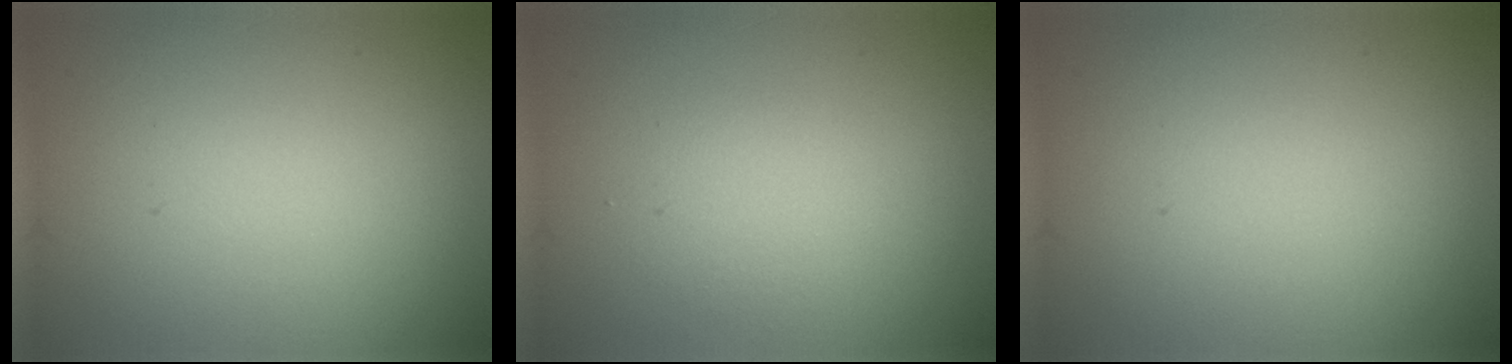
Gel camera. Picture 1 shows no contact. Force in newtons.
{"total": 1.7, "press": 1.7, "slide": 0.1}
{"total": 0.0}